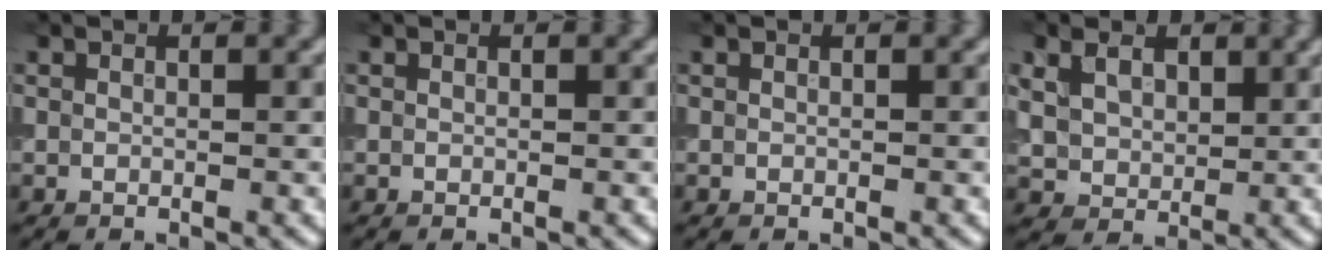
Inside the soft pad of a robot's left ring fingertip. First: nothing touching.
{"total": 0.0}
{"total": 0.0}
{"total": 3.9, "force": [1.7, 3.0, 1.9], "torque": [-0.058, -0.005, 0.033]}